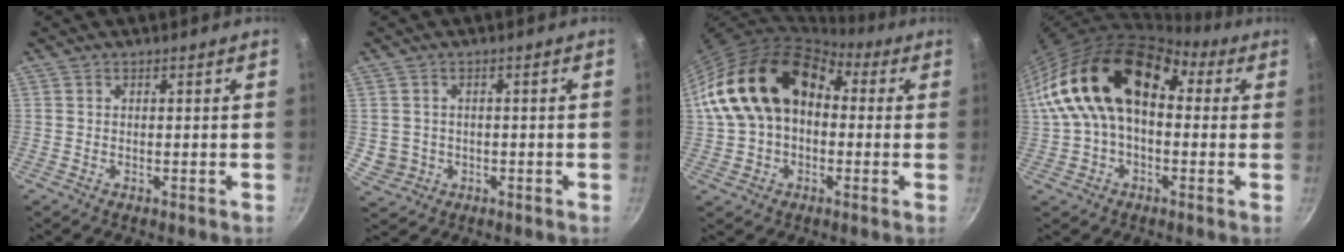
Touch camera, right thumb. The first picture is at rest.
{"total": 3.9, "force": [-0.4, 3.7, 1.1], "torque": [-0.009, 0.012, 0.007]}
{"total": 19.8, "force": [2.5, 14.0, 13.8], "torque": [-0.221, 0.049, 0.036]}
{"total": 21.4, "force": [3.1, 13.6, 16.2], "torque": [-0.276, 0.048, 0.041]}